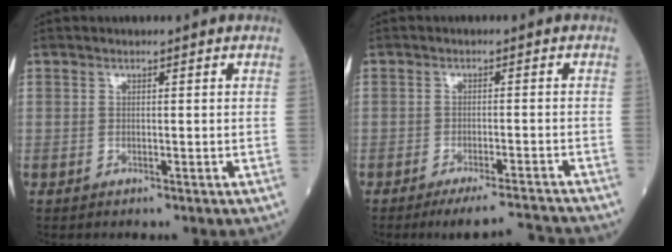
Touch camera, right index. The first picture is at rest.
{"total": 7.6, "force": [-7.3, -0.9, 2.0], "torque": [-0.016, -0.006, -0.112]}